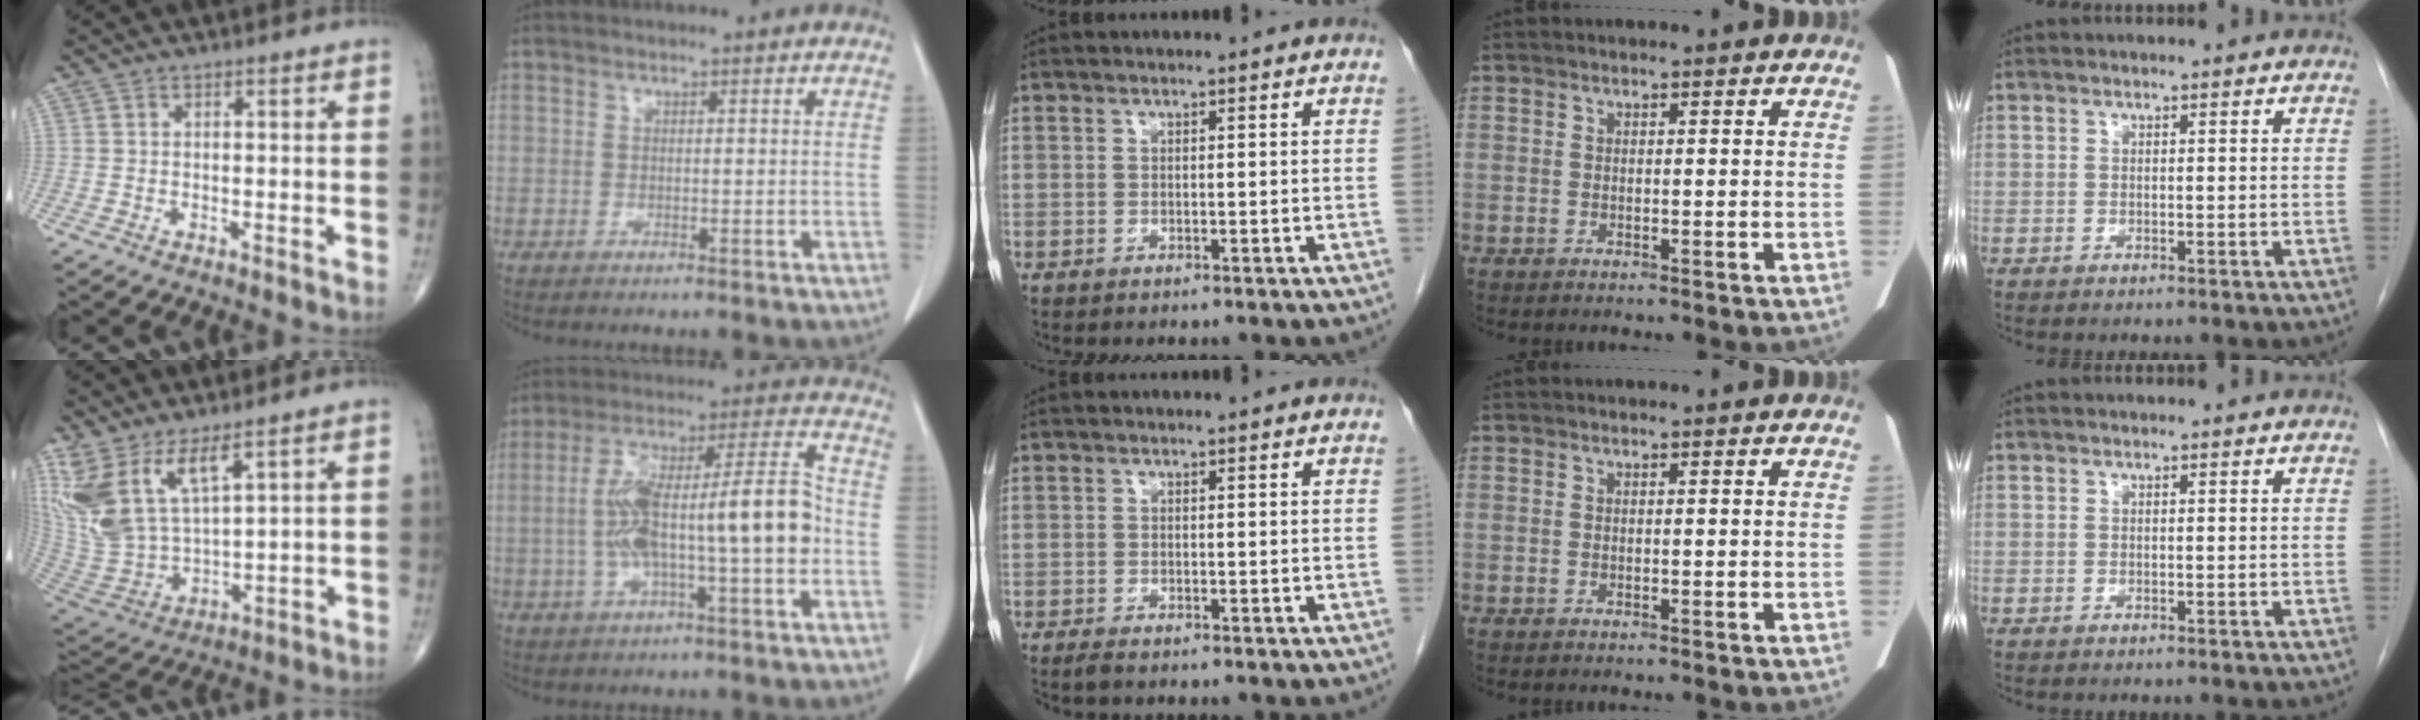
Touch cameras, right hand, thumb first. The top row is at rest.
{"thumb": {"total": 14.0, "force": [8.1, 5.2, 10.1], "torque": [-0.218, -0.043, 0.186]}, "index": {"total": 16.5, "force": [-2.1, 2.6, 16.1], "torque": [-0.282, 0.032, -0.033]}, "middle": {"total": 0.9, "force": [-0.8, 0.1, 0.4], "torque": [-0.015, -0.003, -0.013]}}